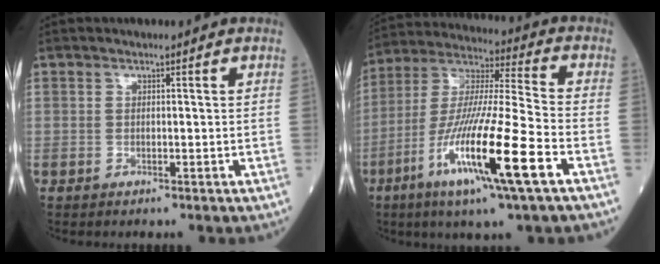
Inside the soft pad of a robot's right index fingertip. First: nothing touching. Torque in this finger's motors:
{"motor_torque": [2.14, 0.00, 1.06, 0.21]}